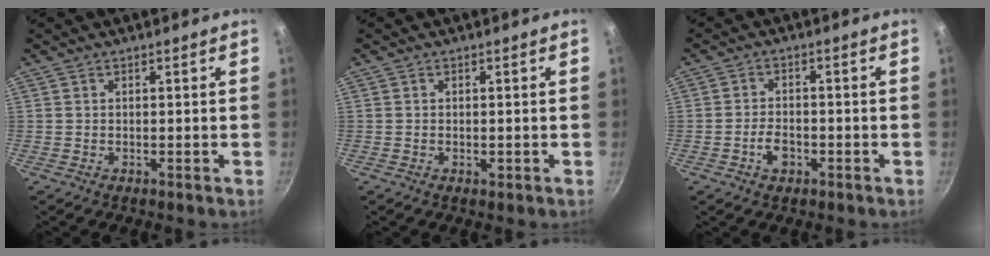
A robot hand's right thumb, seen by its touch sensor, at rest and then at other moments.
{"total": 0.8, "force": [-0.3, 0.4, 0.6], "torque": [-0.008, 0.000, -0.006]}
{"total": 3.9, "force": [-1.8, 2.4, 2.4], "torque": [-0.036, 0.016, -0.034]}